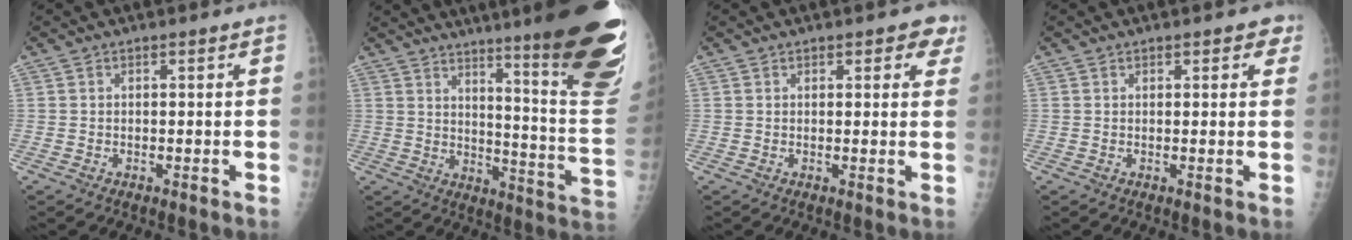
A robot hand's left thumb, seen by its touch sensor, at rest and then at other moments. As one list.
[{"total": 27.4, "force": [17.4, 3.1, 21.0], "torque": [-0.210, -0.109, 0.232]}, {"total": 3.8, "force": [2.2, 2.1, 2.2], "torque": [0.007, -0.005, 0.019]}, {"total": 2.5, "force": [1.5, 1.5, 1.4], "torque": [0.007, -0.003, 0.014]}]